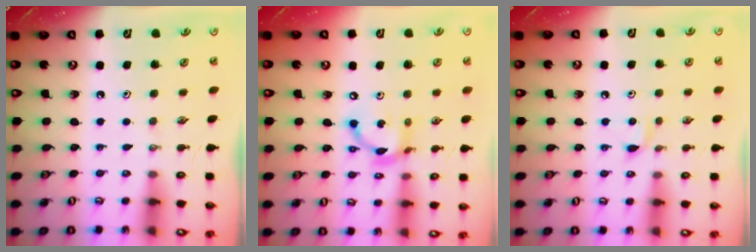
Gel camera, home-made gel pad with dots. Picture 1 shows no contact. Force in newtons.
{"total": 11.7, "press": 11.7, "slide": 0.9}
{"total": 4.8, "press": 4.7, "slide": 0.6}